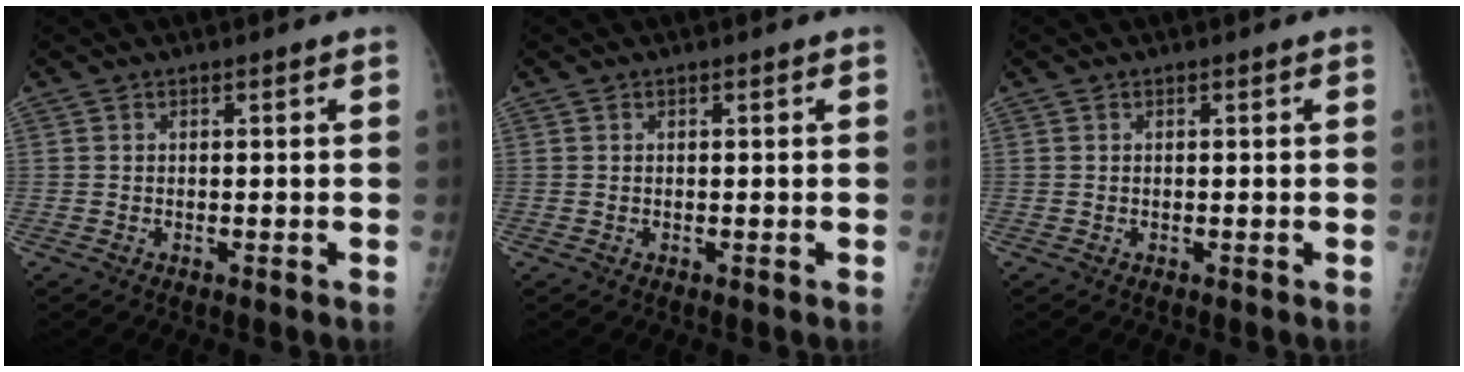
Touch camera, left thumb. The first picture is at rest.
{"total": 0.0}
{"total": 0.0}